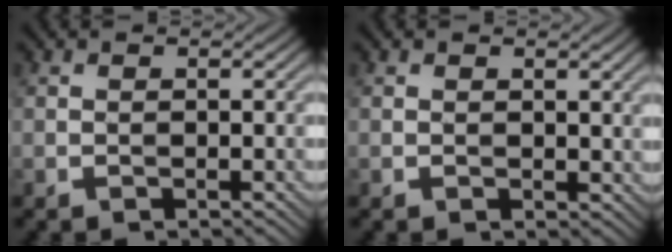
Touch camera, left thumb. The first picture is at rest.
{"total": 0.8, "force": [0.5, 0.6, 0.3], "torque": [-0.006, -0.004, 0.012]}